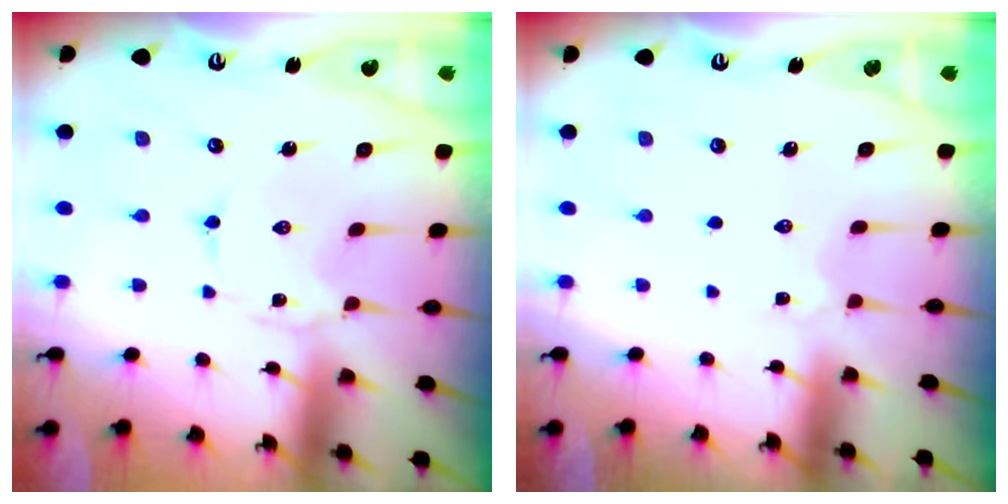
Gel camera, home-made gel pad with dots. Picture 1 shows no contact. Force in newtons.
{"total": 2.6, "press": 2.6, "slide": 0.2}